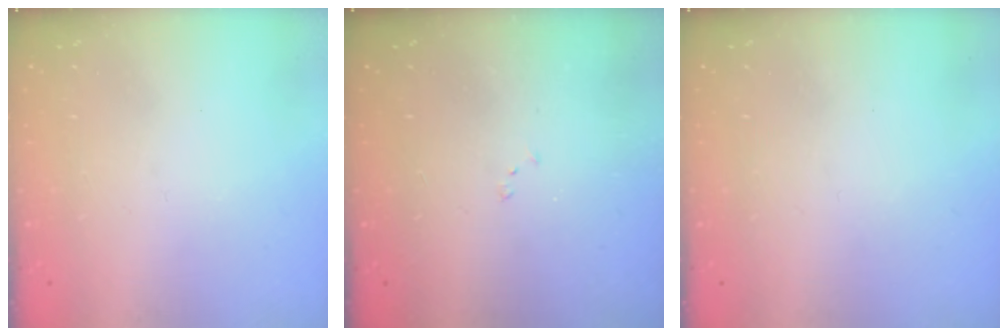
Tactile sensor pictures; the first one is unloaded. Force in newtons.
{"total": 6.7, "press": 6.6, "slide": 0.9}
{"total": 0.0}